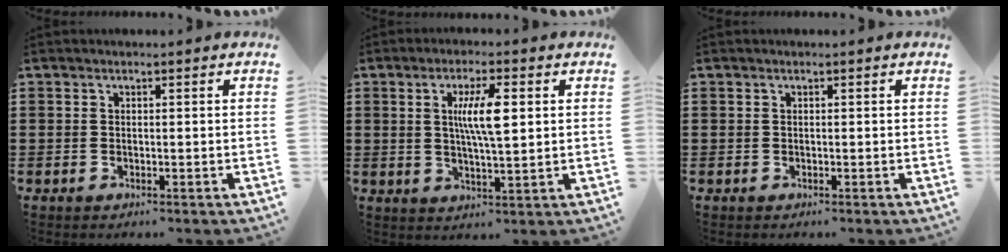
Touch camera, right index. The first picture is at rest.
{"total": 7.0, "force": [1.5, 1.5, 6.7], "torque": [-0.131, 0.007, 0.022]}
{"total": 0.0}